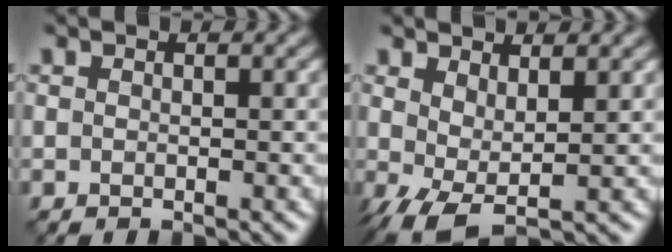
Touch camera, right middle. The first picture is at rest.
{"total": 3.7, "force": [0.2, 1.1, 3.5], "torque": [-0.079, -0.006, 0.006]}